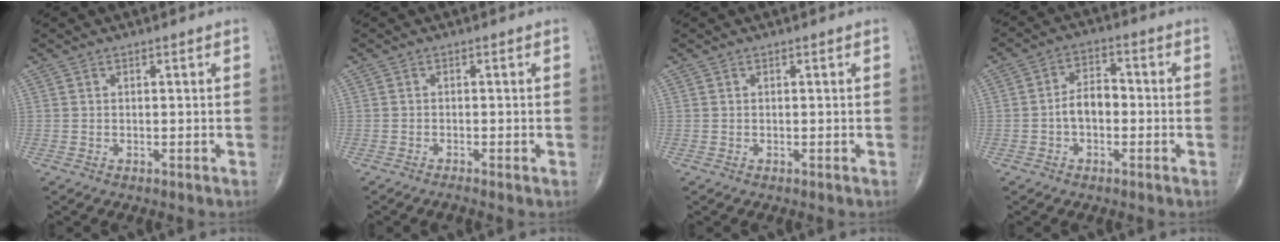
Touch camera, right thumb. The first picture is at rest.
{"total": 0.9, "force": [-0.7, 0.0, 0.6], "torque": [-0.011, 0.000, -0.018]}
{"total": 0.0}
{"total": 5.8, "force": [-1.1, 3.6, 4.4], "torque": [-0.060, 0.027, -0.028]}